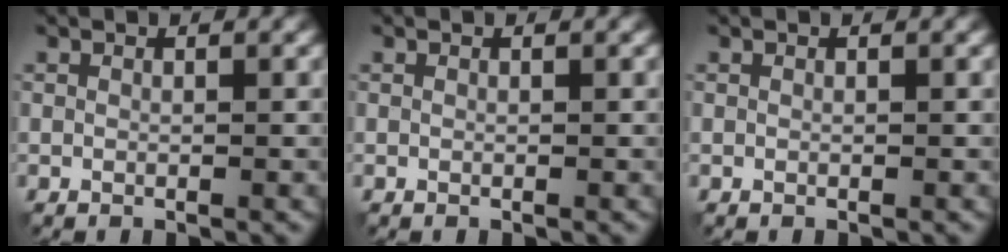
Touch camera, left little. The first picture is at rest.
{"total": 0.0}
{"total": 0.0}